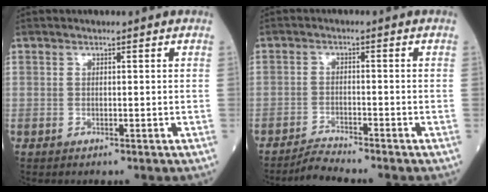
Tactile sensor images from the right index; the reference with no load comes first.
{"total": 1.6, "force": [-1.6, -0.4, 0.1], "torque": [-0.006, -0.007, -0.031]}